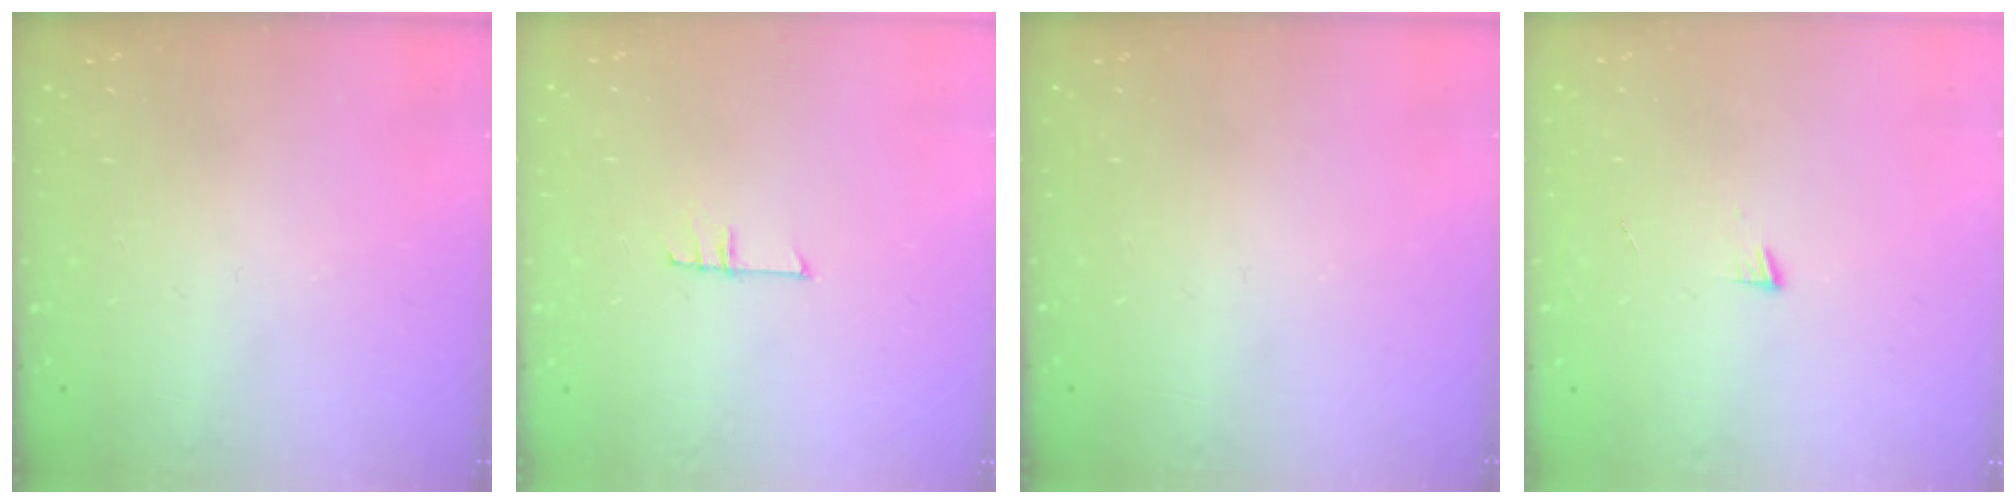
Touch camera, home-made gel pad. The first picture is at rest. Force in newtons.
{"total": 5.5, "press": 5.4, "slide": 0.6}
{"total": 0.0}
{"total": 4.0, "press": 3.9, "slide": 0.4}